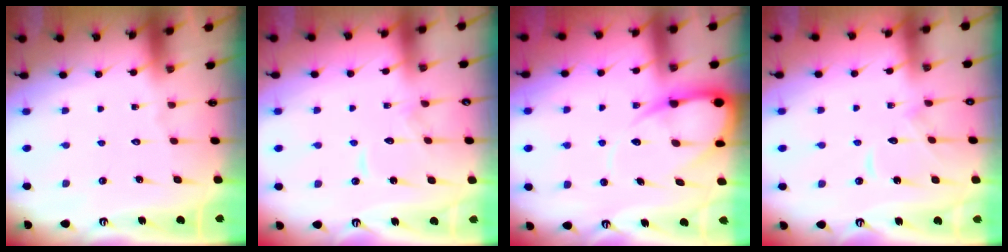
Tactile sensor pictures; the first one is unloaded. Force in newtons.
{"total": 9.0, "press": 9.0, "slide": 0.6}
{"total": 11.9, "press": 11.9, "slide": 1.0}
{"total": 8.7, "press": 8.6, "slide": 0.2}